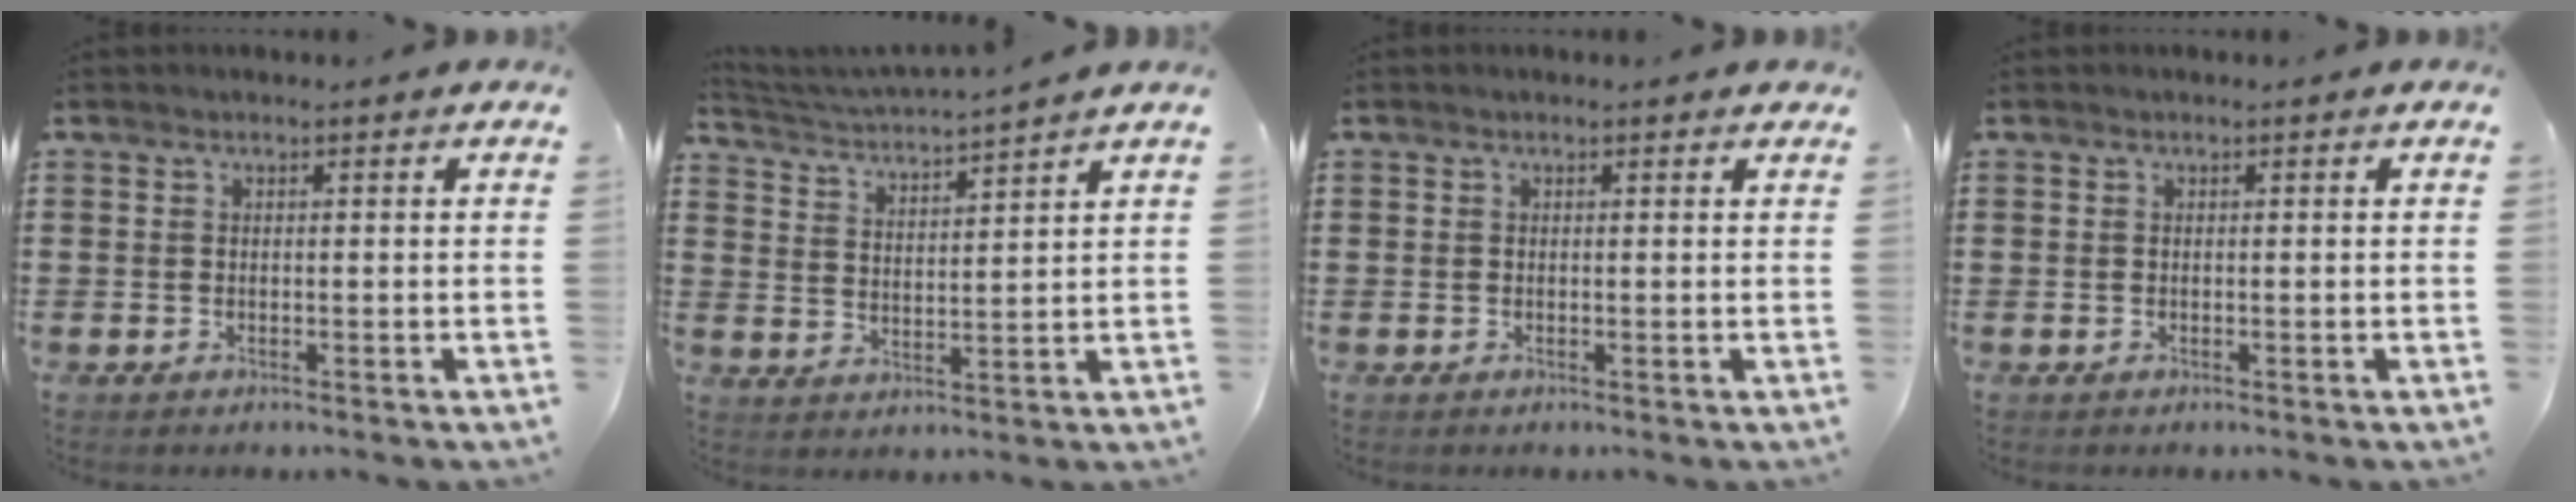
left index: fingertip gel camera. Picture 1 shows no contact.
{"total": 3.5, "force": [3.4, -0.7, 0.5], "torque": [-0.027, -0.026, 0.055]}
{"total": 0.0}
{"total": 0.0}